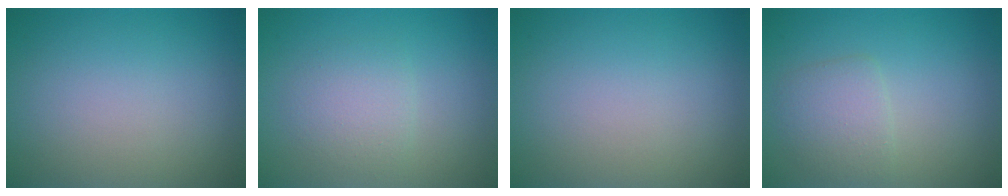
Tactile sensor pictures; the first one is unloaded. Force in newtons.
{"total": 2.3, "press": 2.3, "slide": 0.1}
{"total": 0.0}
{"total": 2.6, "press": 2.6, "slide": 0.1}